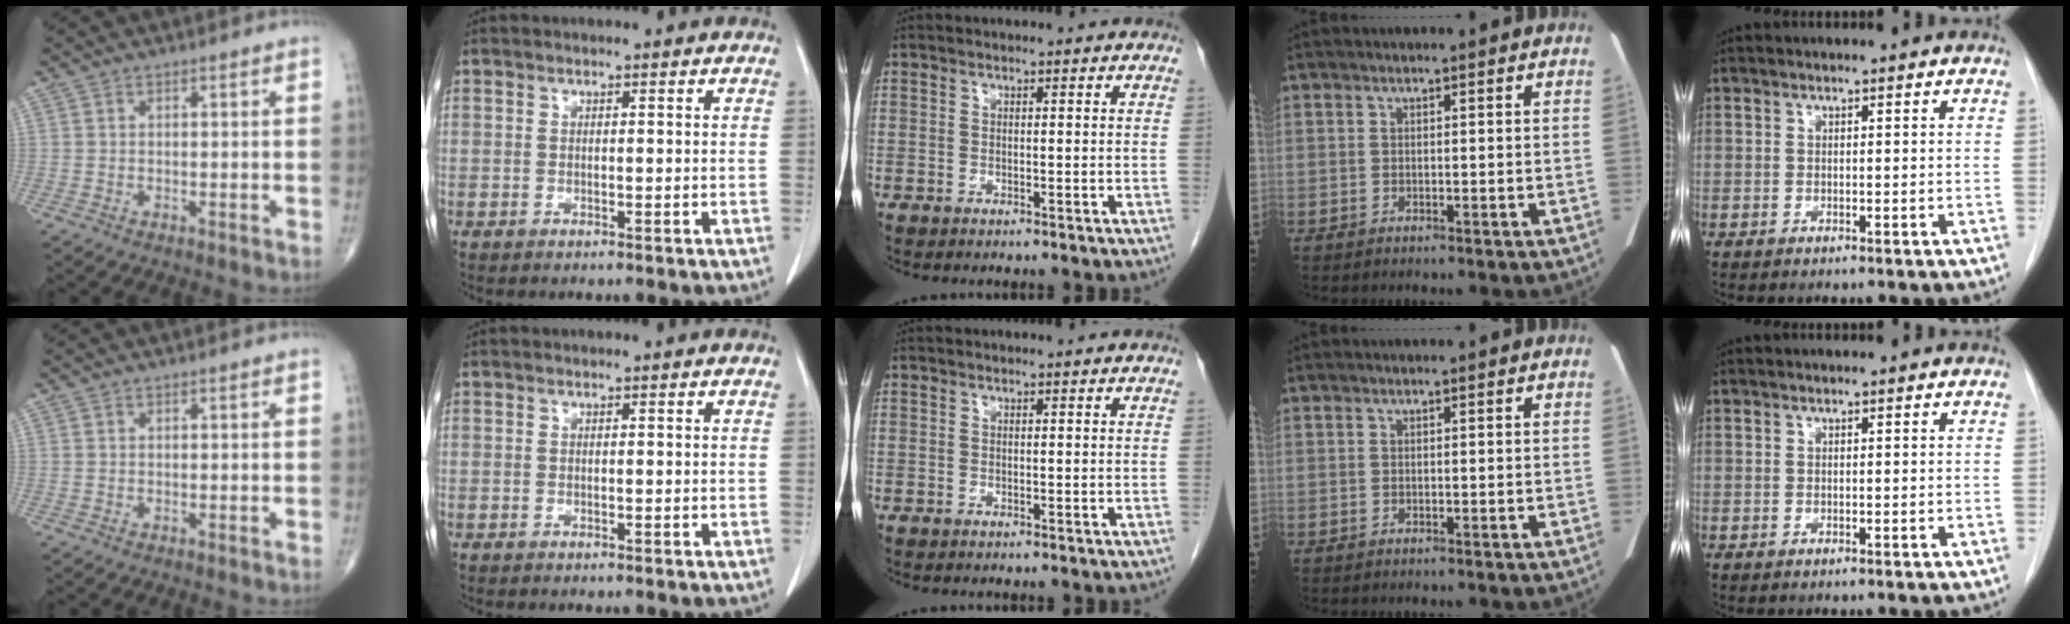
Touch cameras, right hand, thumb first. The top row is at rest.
{}